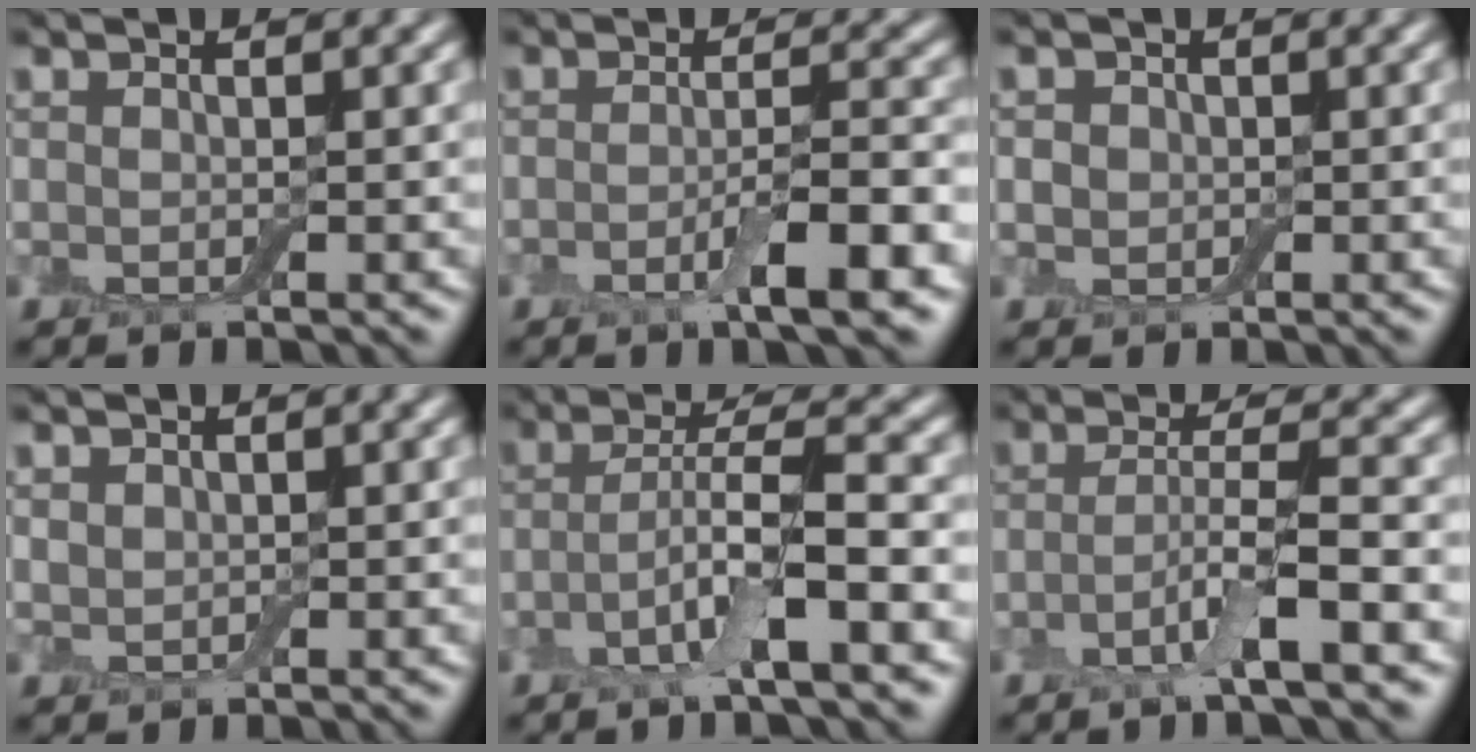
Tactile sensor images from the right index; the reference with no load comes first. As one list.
[{"total": 4.4, "force": [-1.7, 0.8, 4.0], "torque": [-0.063, -0.002, -0.030]}, {"total": 1.2, "force": [-0.1, 1.2, 0.3], "torque": [0.000, -0.006, -0.001]}, {"total": 1.0, "force": [0.5, 0.9, 0.3], "torque": [-0.004, -0.003, 0.014]}, {"total": 5.5, "force": [-2.1, 0.9, 5.0], "torque": [-0.094, 0.006, -0.046]}, {"total": 4.4, "force": [-2.0, 0.5, 3.9], "torque": [-0.070, 0.001, -0.049]}]